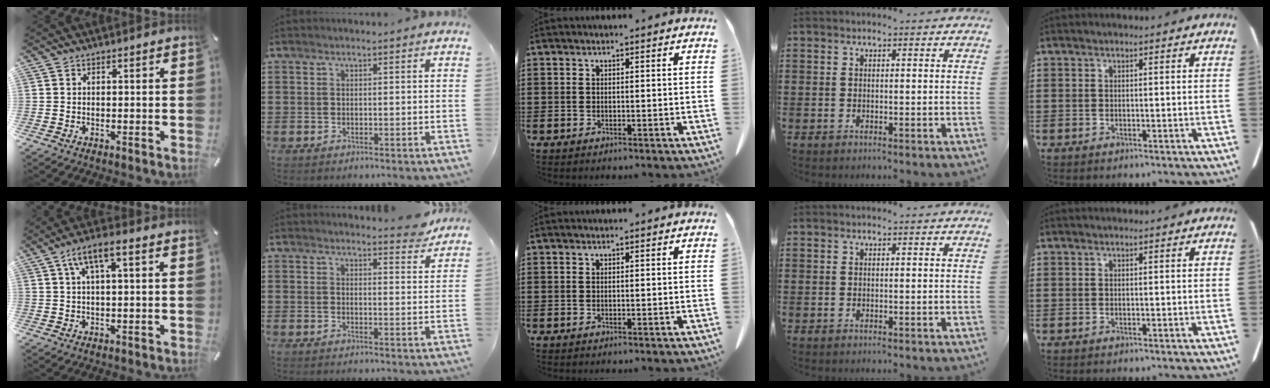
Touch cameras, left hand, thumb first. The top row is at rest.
{"thumb": {"total": 6.4, "force": [1.8, 1.7, 5.9], "torque": [-0.113, 0.005, 0.032]}, "index": {"total": 3.7, "force": [3.6, 0.1, 1.0], "torque": [-0.013, -0.015, 0.064]}}